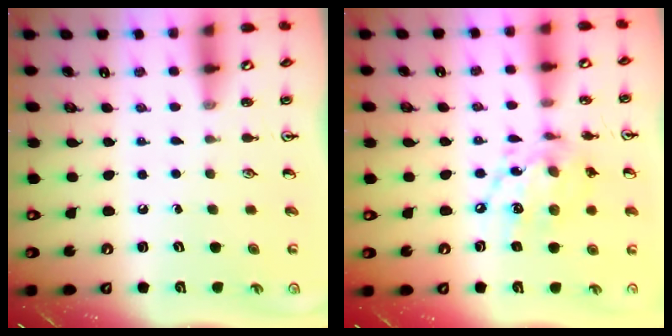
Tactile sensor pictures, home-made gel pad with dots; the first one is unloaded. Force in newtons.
{"total": 12.3, "press": 12.2, "slide": 0.7}